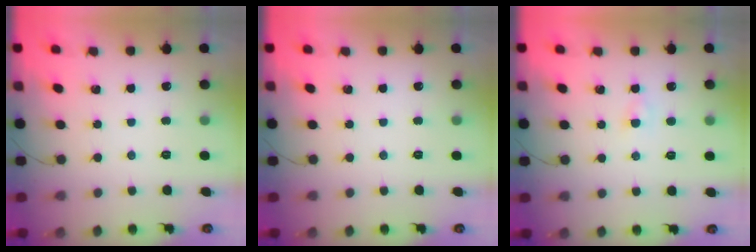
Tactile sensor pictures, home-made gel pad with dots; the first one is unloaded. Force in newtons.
{"total": 0.0}
{"total": 1.5, "press": 1.4, "slide": 0.6}